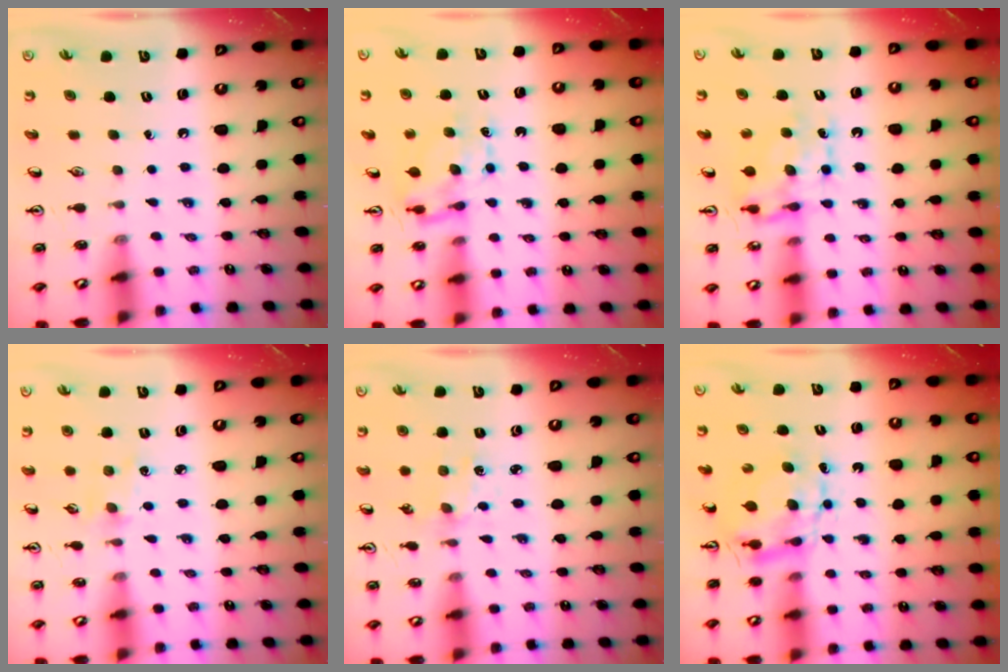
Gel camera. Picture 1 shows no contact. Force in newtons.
{"total": 6.6, "press": 6.5, "slide": 0.6}
{"total": 8.0, "press": 8.0, "slide": 0.3}
{"total": 2.0, "press": 2.0, "slide": 0.4}
{"total": 0.0}
{"total": 7.2, "press": 7.2, "slide": 0.6}